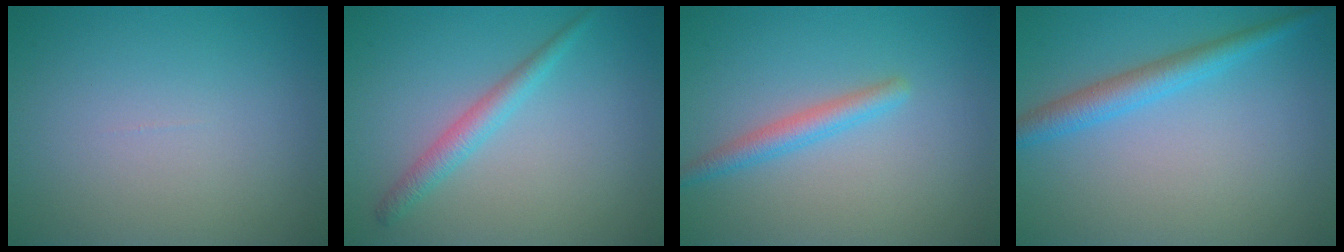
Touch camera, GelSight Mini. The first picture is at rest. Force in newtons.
{"total": 2.2, "press": 2.2, "slide": 0.1}
{"total": 2.1, "press": 2.1, "slide": 0.1}
{"total": 3.0, "press": 3.0, "slide": 0.1}